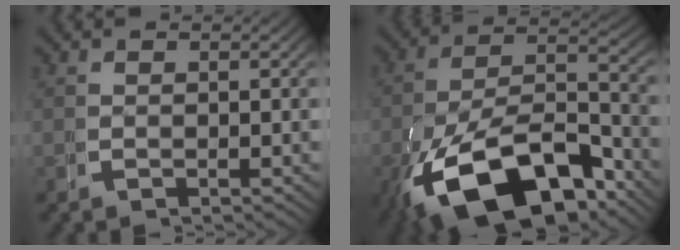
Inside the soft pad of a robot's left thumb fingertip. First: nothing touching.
{"total": 15.8, "force": [-6.8, 8.7, 11.3], "torque": [-0.216, -0.063, -0.081]}